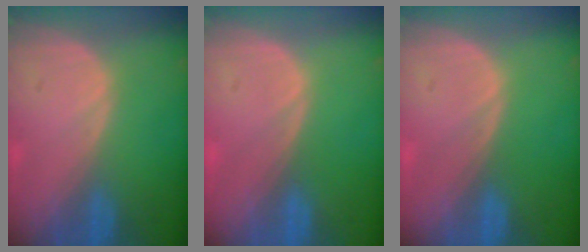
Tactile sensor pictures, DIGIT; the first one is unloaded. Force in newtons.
{"total": 0.0}
{"total": 0.0}